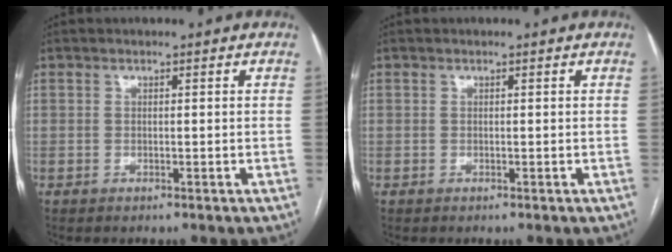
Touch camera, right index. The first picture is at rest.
{"total": 0.0}